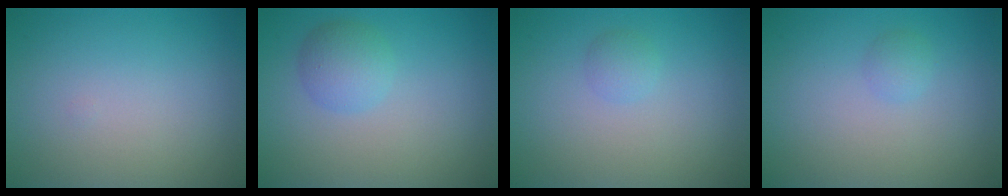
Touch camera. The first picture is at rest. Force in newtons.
{"total": 2.5, "press": 2.5, "slide": 0.2}
{"total": 1.1, "press": 1.1, "slide": 0.1}
{"total": 0.9, "press": 0.9, "slide": 0.0}